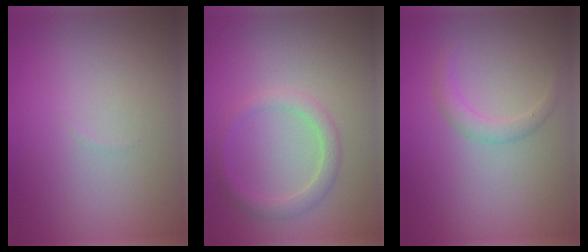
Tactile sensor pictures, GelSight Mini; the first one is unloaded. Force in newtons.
{"total": 2.0, "press": 2.0, "slide": 0.0}
{"total": 1.5, "press": 1.5, "slide": 0.1}